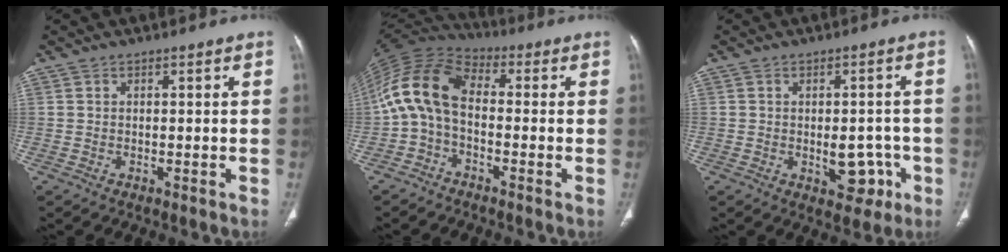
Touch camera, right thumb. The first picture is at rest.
{"total": 12.4, "force": [-1.3, 7.4, 9.8], "torque": [-0.191, 0.044, -0.042]}
{"total": 6.7, "force": [-2.0, 4.2, 4.8], "torque": [-0.031, 0.014, -0.016]}